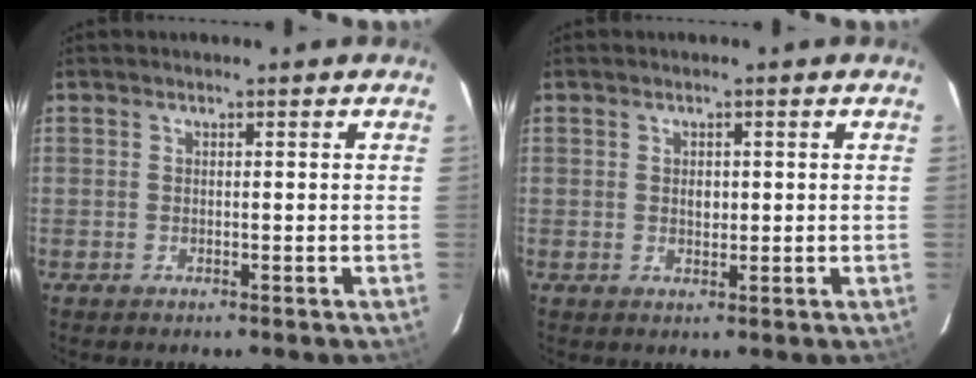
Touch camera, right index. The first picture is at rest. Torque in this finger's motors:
{"motor_torque": [0.18, 0.11, 0.13, 0.04]}